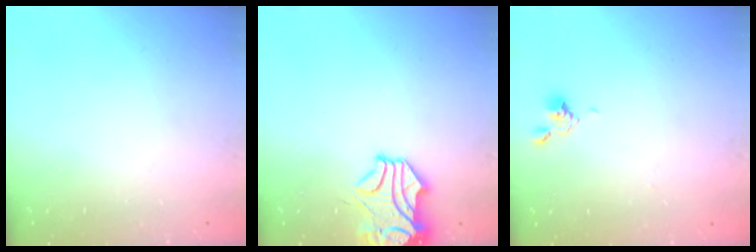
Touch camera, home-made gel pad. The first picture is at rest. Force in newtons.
{"total": 1.8, "press": 0.9, "slide": 1.5}
{"total": 6.5, "press": 6.5, "slide": 0.2}